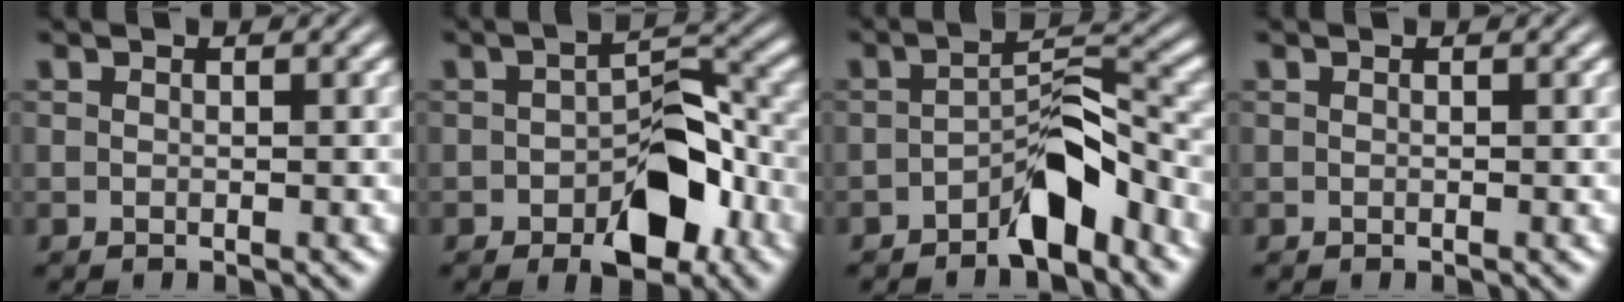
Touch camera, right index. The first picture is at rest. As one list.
[{"total": 5.6, "force": [-2.2, 2.3, 4.5], "torque": [-0.042, -0.007, -0.031]}, {"total": 3.9, "force": [-2.6, 0.1, 2.9], "torque": [-0.025, -0.003, -0.039]}, {"total": 0.0}]